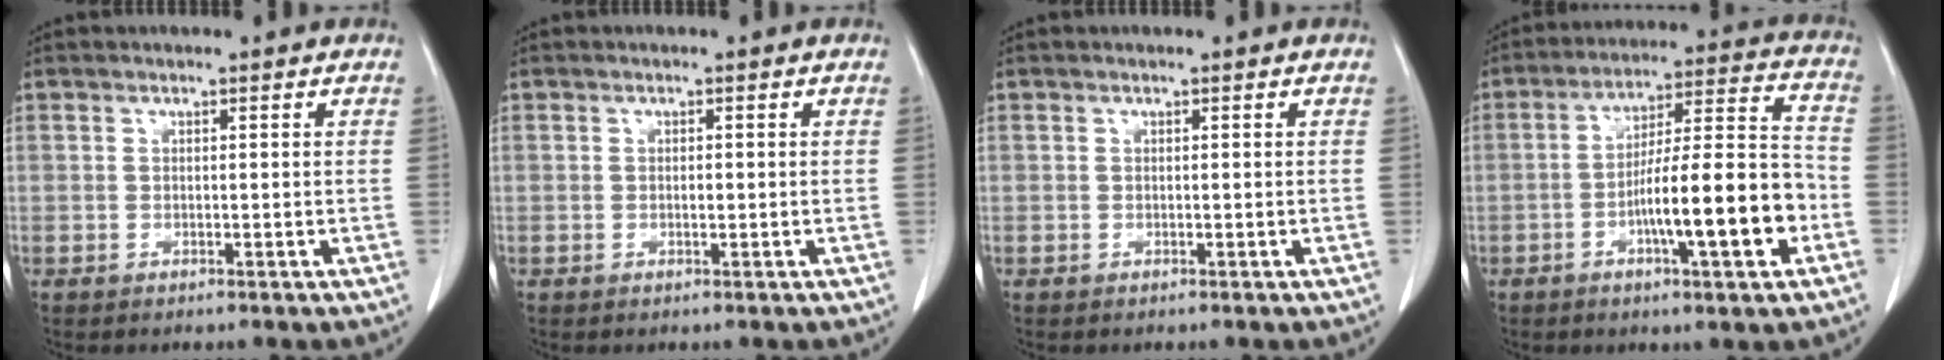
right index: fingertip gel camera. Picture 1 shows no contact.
{"total": 0.8, "force": [-0.1, 0.3, 0.7], "torque": [-0.013, 0.000, 0.000]}
{"total": 0.0}
{"total": 15.2, "force": [-4.8, 1.6, 14.3], "torque": [-0.229, 0.013, -0.074]}